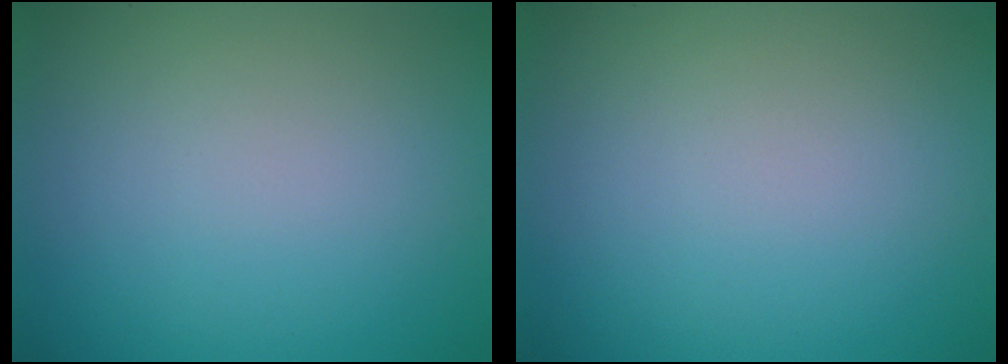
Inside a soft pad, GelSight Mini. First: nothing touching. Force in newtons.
{"total": 0.0}